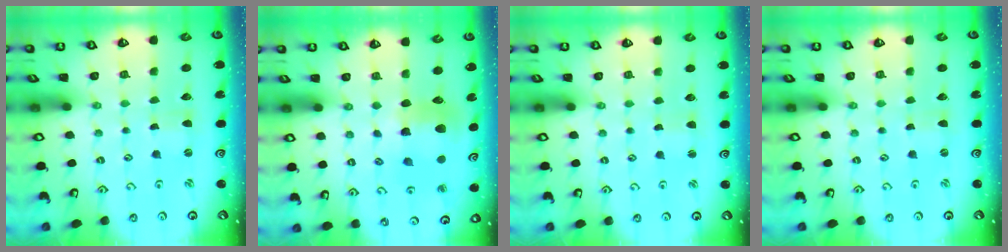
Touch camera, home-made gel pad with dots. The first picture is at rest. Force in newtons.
{"total": 11.0, "press": 10.9, "slide": 1.2}
{"total": 1.9, "press": 1.9, "slide": 0.4}
{"total": 0.0}